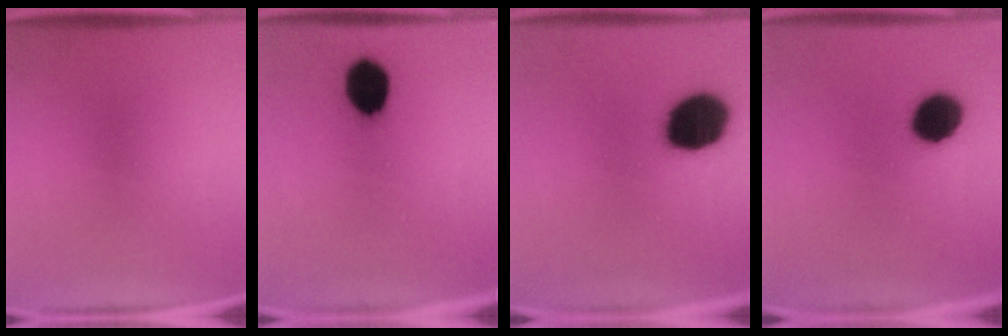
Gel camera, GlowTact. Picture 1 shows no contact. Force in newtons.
{"total": 10.1}
{"total": 17.9}
{"total": 9.9}